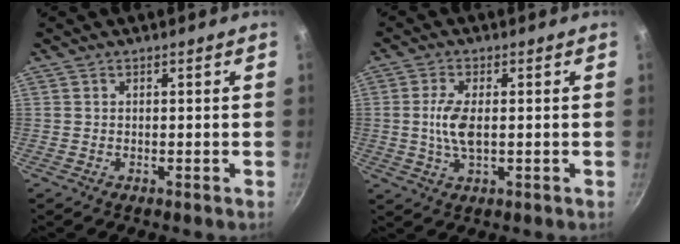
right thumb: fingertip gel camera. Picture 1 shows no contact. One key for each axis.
{"total": 6.2, "fx": 0.0, "fy": 2.8, "fz": 5.6, "tx": -0.120, "ty": -0.001, "tz": -0.002}